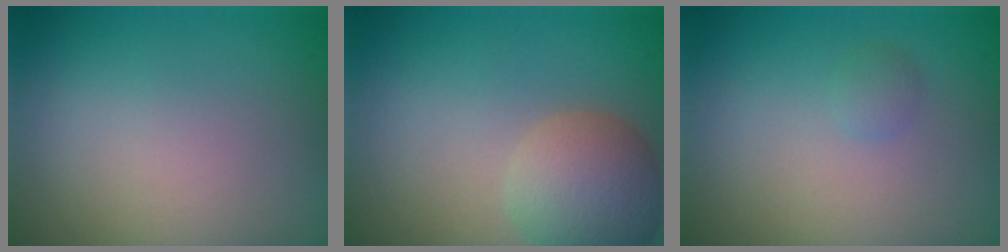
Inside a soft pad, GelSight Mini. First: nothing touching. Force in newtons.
{"total": 5.3, "press": 5.3, "slide": 0.3}
{"total": 0.9, "press": 0.9, "slide": 0.0}